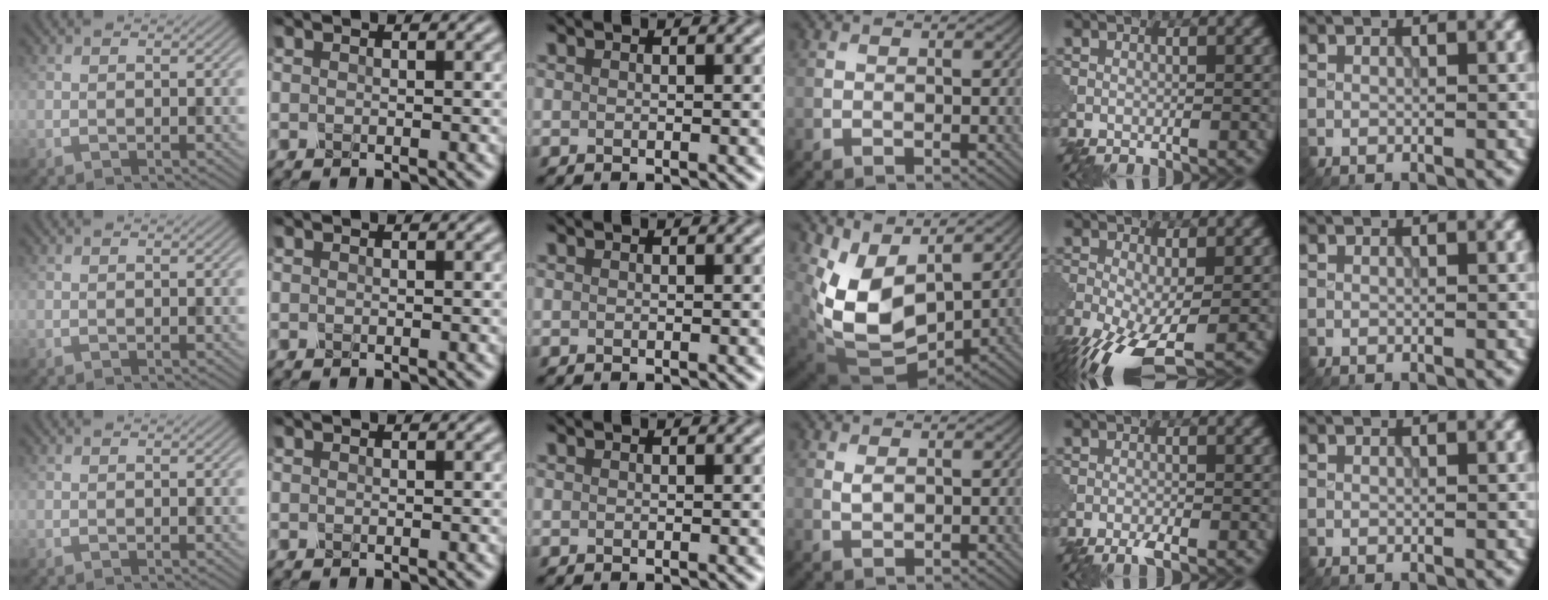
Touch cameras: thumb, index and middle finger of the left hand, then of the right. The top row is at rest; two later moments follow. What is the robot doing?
{"motion": "squeeze", "object": "clothespin"}